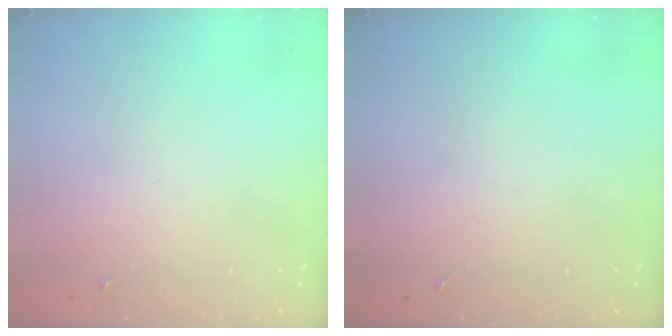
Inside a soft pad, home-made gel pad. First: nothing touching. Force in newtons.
{"total": 0.0}